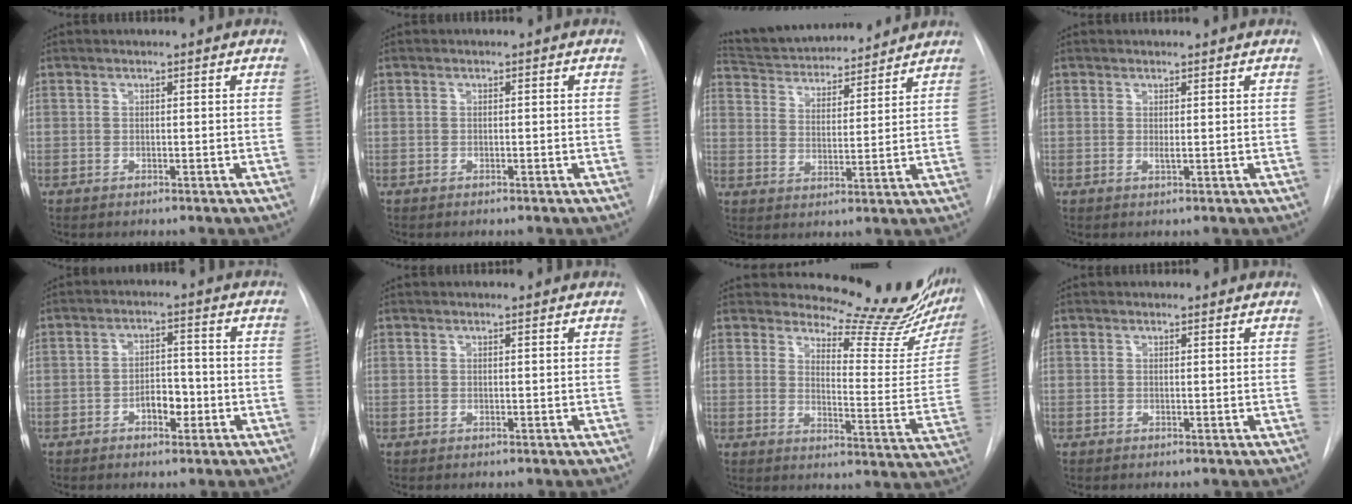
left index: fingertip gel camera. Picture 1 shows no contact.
{"total": 0.0}
{"total": 16.4, "force": [15.3, 3.3, 4.9], "torque": [-0.083, 0.019, 0.240]}
{"total": 0.6, "force": [0.2, 0.1, 0.6], "torque": [-0.018, -0.005, 0.002]}
{"total": 4.2, "force": [-1.7, 2.1, 3.2], "torque": [-0.047, 0.006, -0.028]}
{"total": 0.7, "force": [0.7, 0.2, 0.2], "torque": [-0.010, 0.006, 0.011]}
{"total": 18.4, "force": [17.0, 2.7, 6.7], "torque": [-0.078, -0.115, 0.192]}
{"total": 0.8, "force": [0.7, 0.4, 0.1], "torque": [-0.004, -0.003, 0.006]}